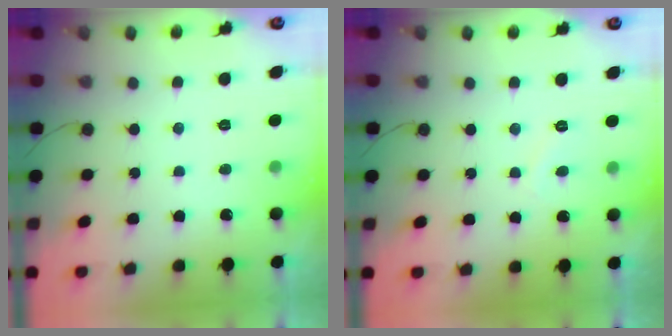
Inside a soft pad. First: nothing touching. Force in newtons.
{"total": 1.4, "press": 1.3, "slide": 0.5}